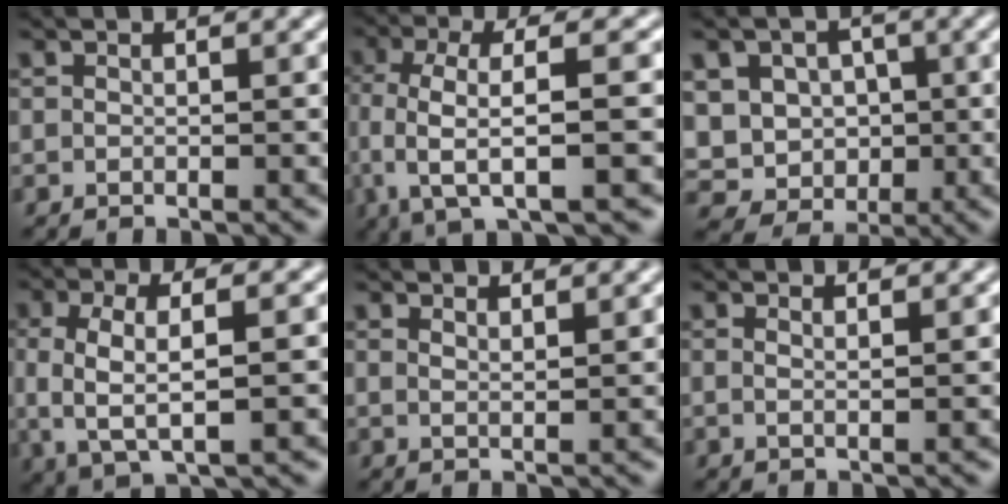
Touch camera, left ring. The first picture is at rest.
{"total": 7.4, "force": [-1.0, 1.8, 7.1], "torque": [-0.122, 0.008, -0.024]}
{"total": 7.0, "force": [0.4, 6.3, 2.9], "torque": [-0.055, 0.020, -0.017]}
{"total": 5.0, "force": [-0.2, 1.8, 4.6], "torque": [-0.096, -0.002, -0.003]}
{"total": 1.6, "force": [1.4, 0.4, 0.7], "torque": [-0.007, -0.001, 0.016]}
{"total": 1.7, "force": [0.9, 0.6, 1.3], "torque": [-0.009, -0.001, -0.002]}